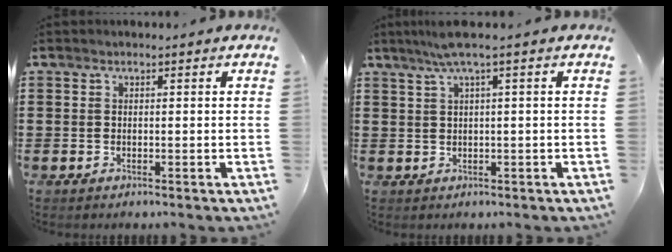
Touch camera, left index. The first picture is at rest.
{"total": 3.0, "force": [1.1, -0.3, 2.8], "torque": [-0.053, -0.002, 0.019]}